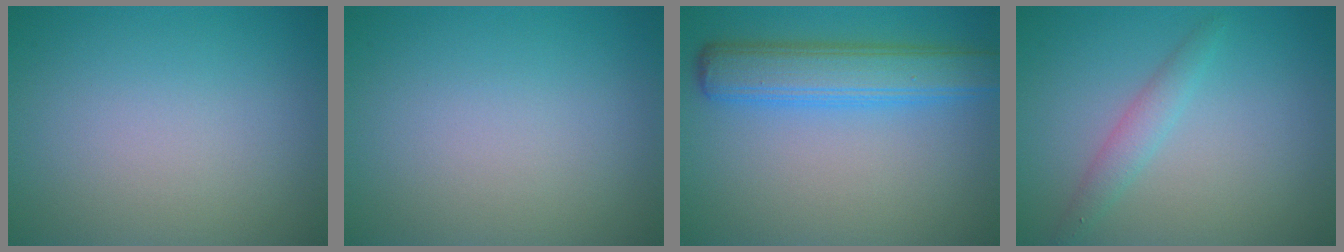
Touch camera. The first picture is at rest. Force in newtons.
{"total": 0.0}
{"total": 5.5, "press": 5.5, "slide": 0.1}
{"total": 1.8, "press": 1.8, "slide": 0.1}